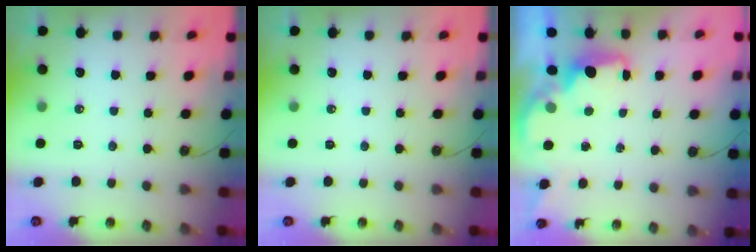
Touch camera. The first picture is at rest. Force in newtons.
{"total": 0.0}
{"total": 2.0, "press": 1.9, "slide": 0.7}